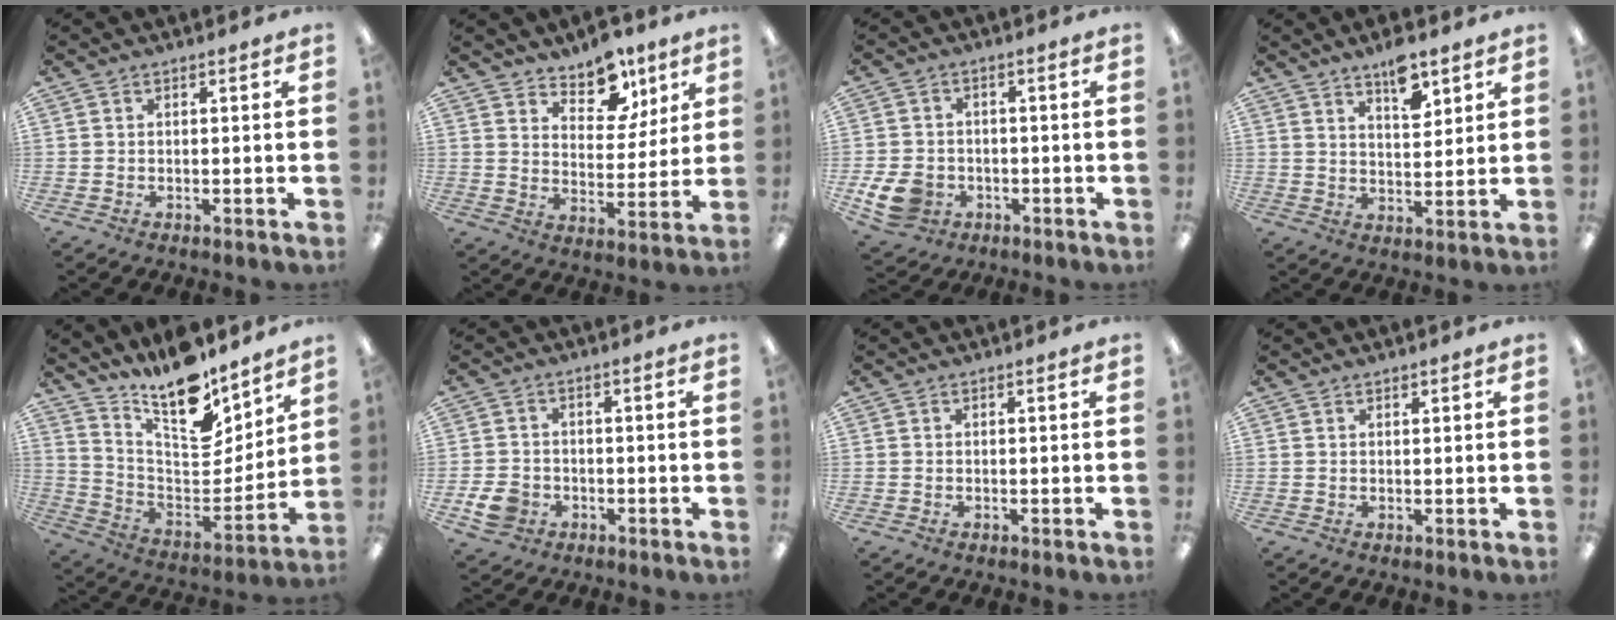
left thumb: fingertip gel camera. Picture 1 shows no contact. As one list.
[{"total": 10.7, "force": [8.4, 5.6, 3.5], "torque": [-0.039, -0.059, 0.151]}, {"total": 8.0, "force": [-2.8, 6.3, 4.1], "torque": [-0.098, 0.011, -0.051]}, {"total": 7.9, "force": [5.9, 3.1, 4.3], "torque": [-0.059, -0.036, 0.099]}, {"total": 16.5, "force": [13.8, 4.9, 7.6], "torque": [-0.133, -0.120, 0.243]}, {"total": 5.4, "force": [-2.1, 4.4, 2.3], "torque": [-0.047, 0.005, -0.039]}, {"total": 0.0}, {"total": 0.8, "force": [0.7, 0.3, 0.2], "torque": [-0.004, 0.000, 0.013]}]